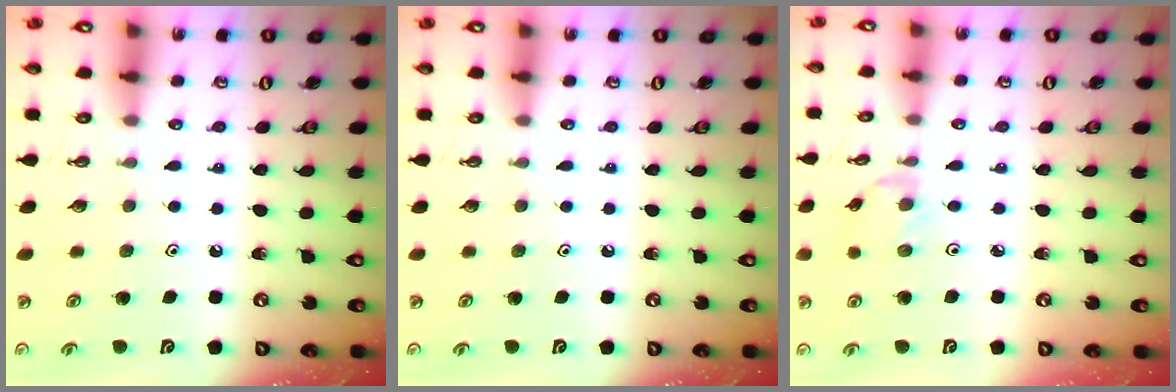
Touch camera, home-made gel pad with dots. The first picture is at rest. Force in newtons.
{"total": 0.0}
{"total": 1.4, "press": 1.4, "slide": 0.3}